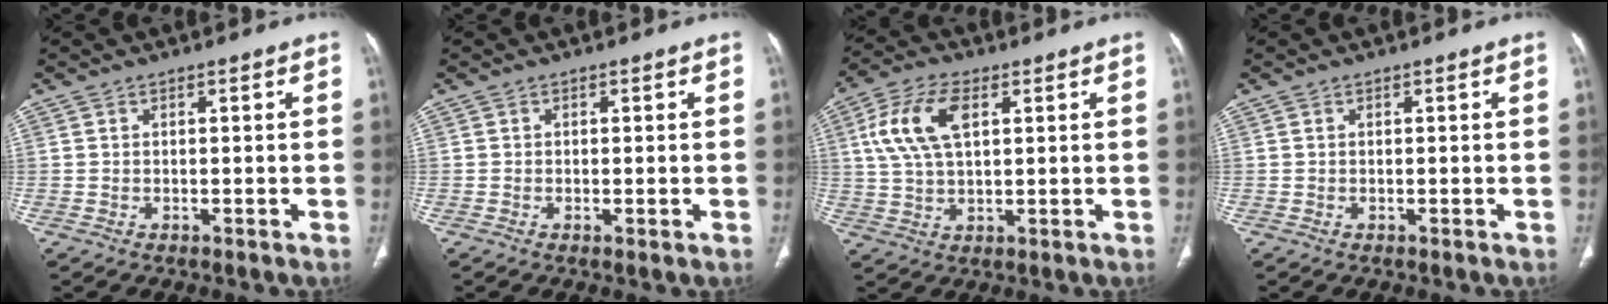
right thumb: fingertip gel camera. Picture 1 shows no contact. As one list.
[{"total": 0.8, "force": [-0.2, 0.3, 0.7], "torque": [-0.016, -0.003, -0.004]}, {"total": 11.2, "force": [3.4, 5.9, 8.9], "torque": [-0.185, 0.008, 0.065]}, {"total": 0.0}]